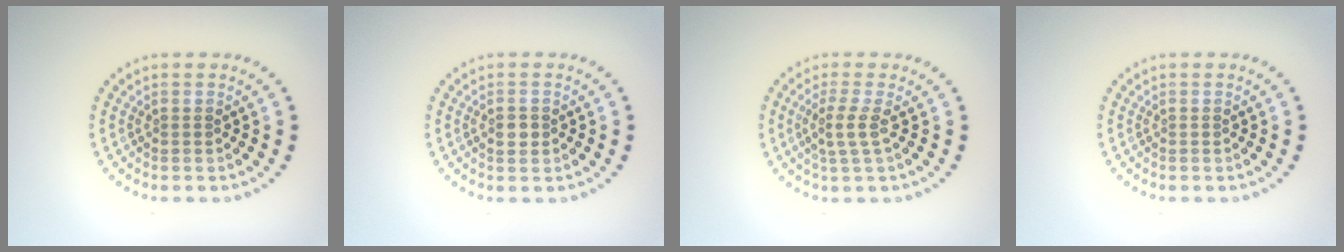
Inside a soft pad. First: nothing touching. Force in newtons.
{"total": 1.6, "press": 1.6, "slide": 0.2}
{"total": 2.0, "press": 1.5, "slide": 1.4}
{"total": 0.0}